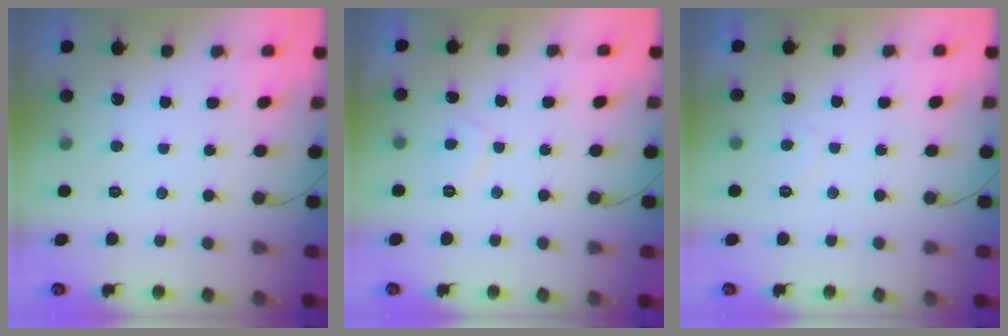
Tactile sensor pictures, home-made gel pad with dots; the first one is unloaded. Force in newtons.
{"total": 2.6, "press": 2.5, "slide": 0.8}
{"total": 2.1, "press": 2.0, "slide": 0.6}